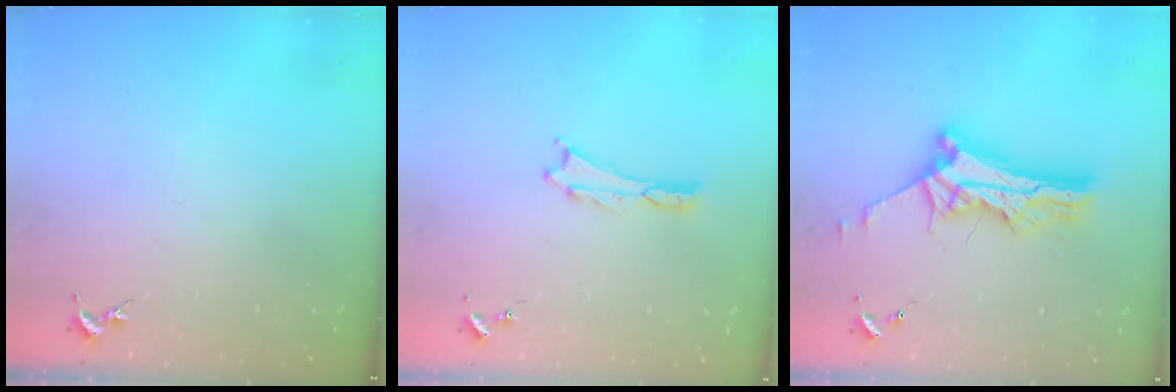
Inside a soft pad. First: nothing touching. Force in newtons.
{"total": 0.0}
{"total": 11.0, "press": 11.0, "slide": 0.8}